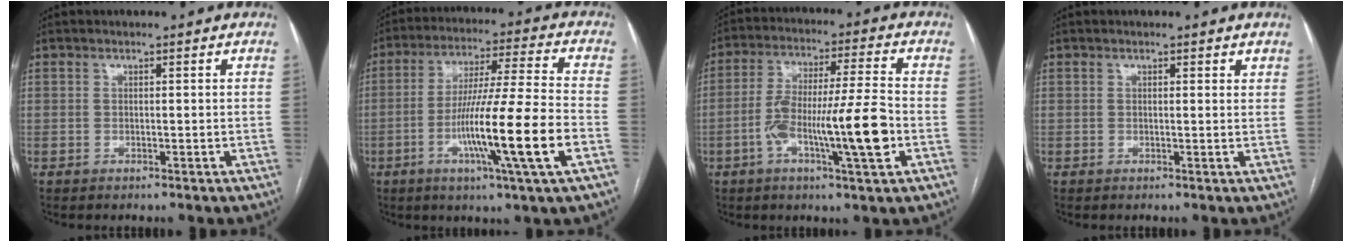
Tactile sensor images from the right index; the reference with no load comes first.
{"total": 16.2, "force": [-5.0, -1.2, 15.3], "torque": [-0.278, -0.012, -0.091]}
{"total": 13.8, "force": [-3.9, 0.7, 13.2], "torque": [-0.238, 0.006, -0.069]}
{"total": 1.2, "force": [0.9, 0.4, 0.7], "torque": [-0.010, -0.001, 0.006]}